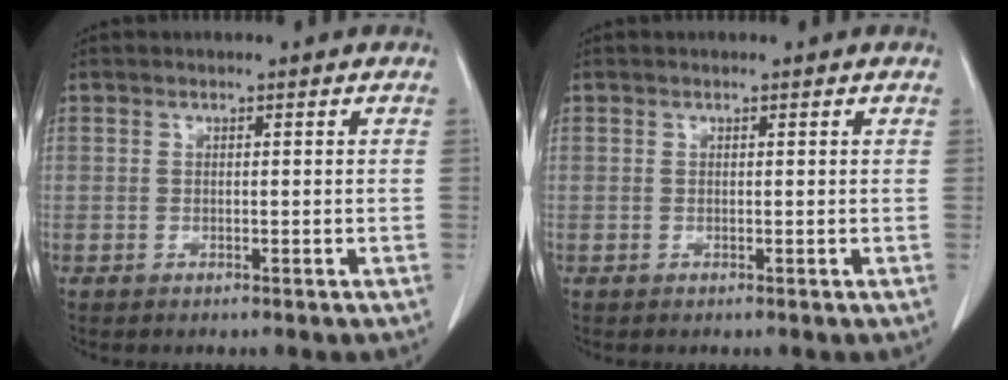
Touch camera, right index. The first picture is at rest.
{"total": 0.0}